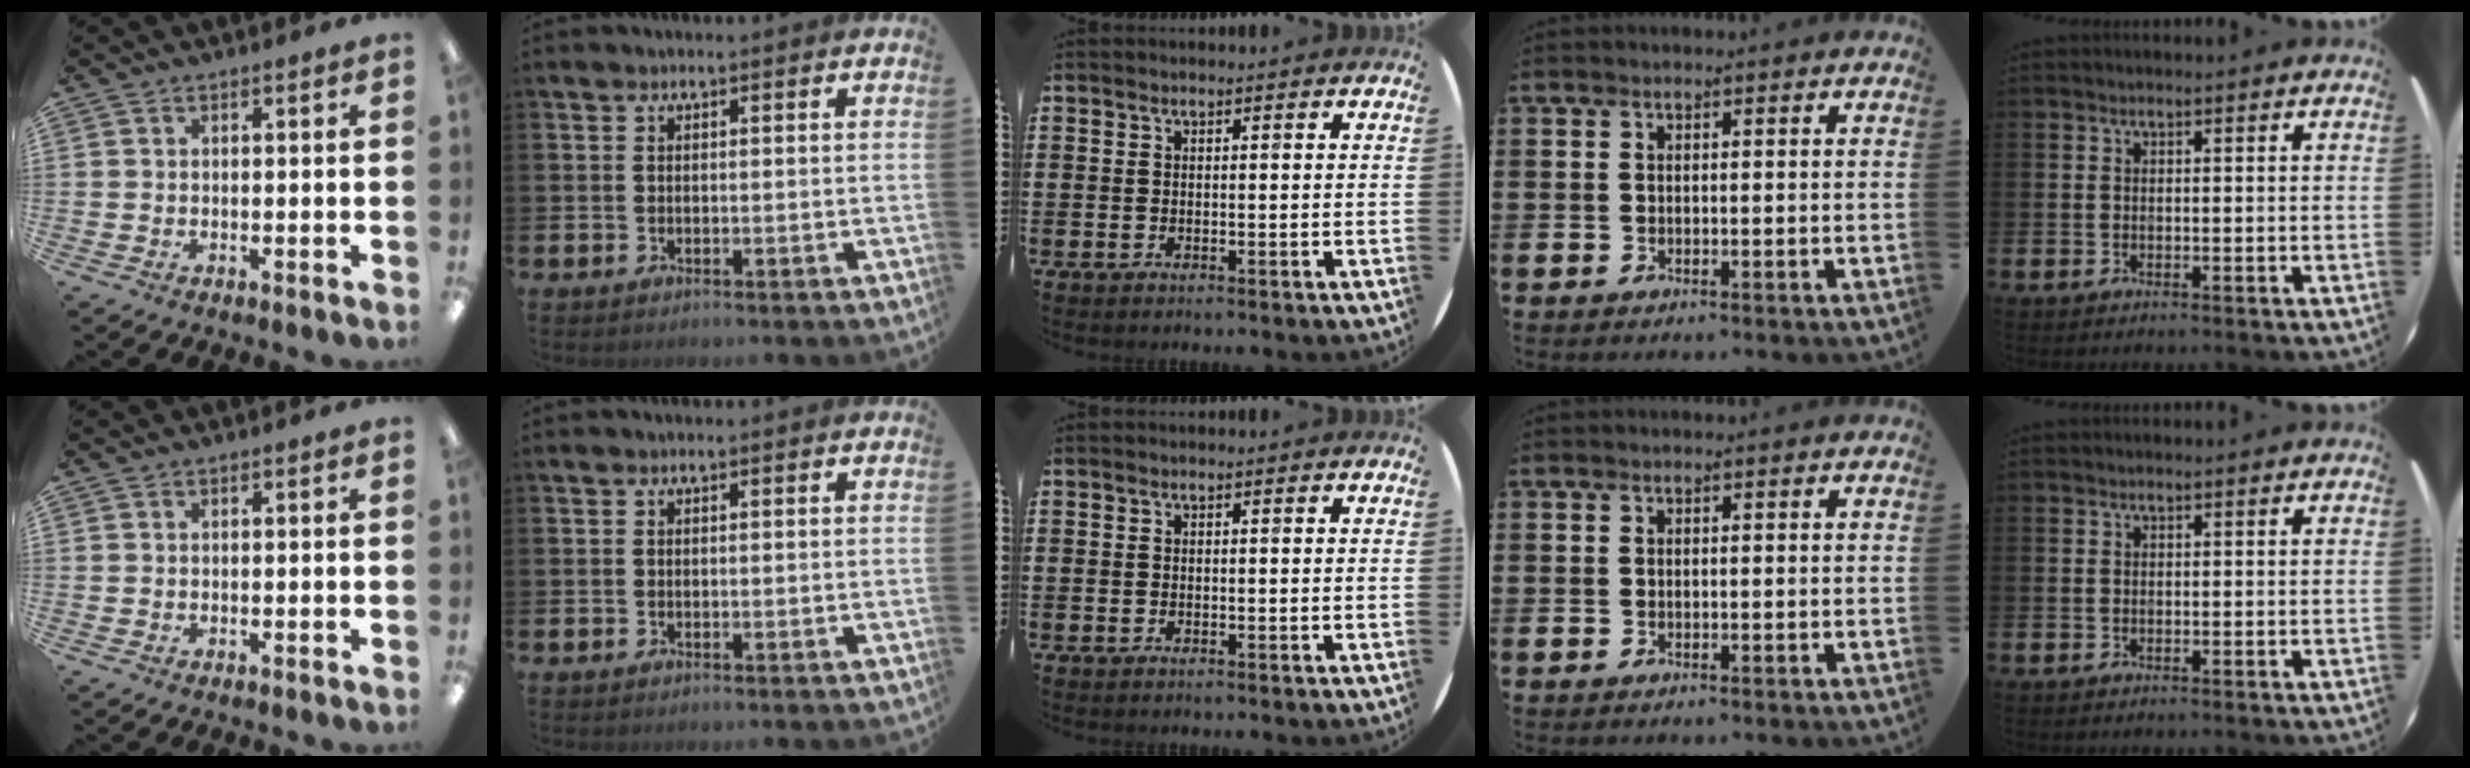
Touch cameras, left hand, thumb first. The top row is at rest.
{}